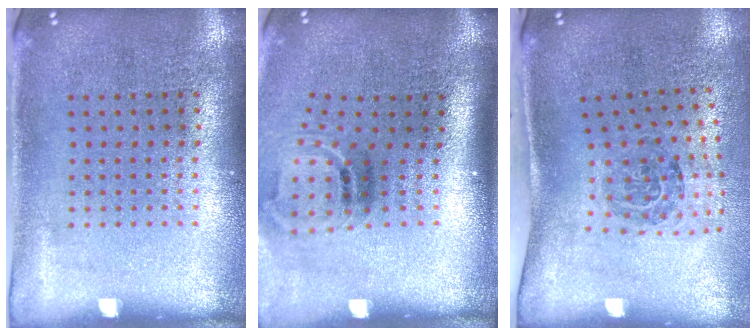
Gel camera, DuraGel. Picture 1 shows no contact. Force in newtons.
{"total": 1.9, "press": 1.2, "slide": 1.5}
{"total": 1.5, "press": 1.2, "slide": 1.0}